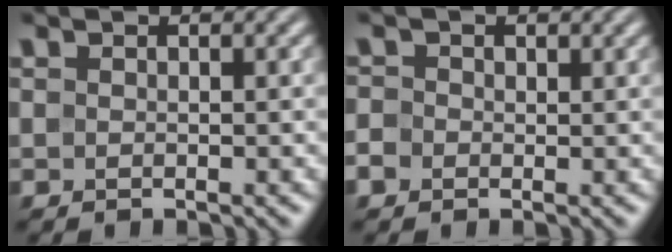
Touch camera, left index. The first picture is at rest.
{"total": 1.3, "force": [-0.2, 1.2, 0.4], "torque": [-0.010, -0.001, -0.010]}